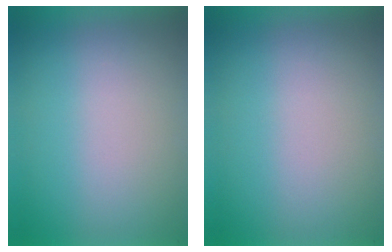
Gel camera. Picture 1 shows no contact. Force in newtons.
{"total": 0.0}